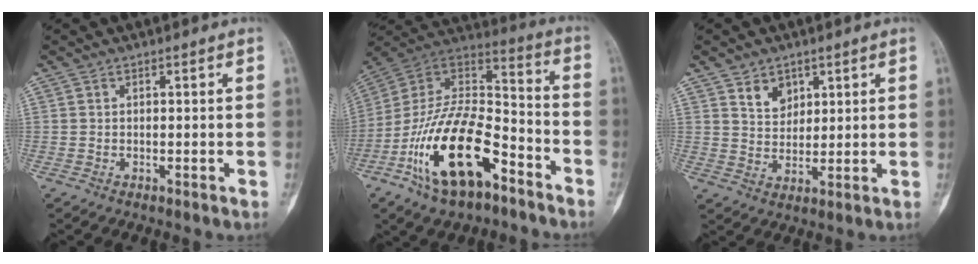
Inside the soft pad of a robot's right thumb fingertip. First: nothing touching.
{"total": 23.0, "force": [-11.4, 10.7, 16.8], "torque": [-0.317, 0.073, -0.204]}
{"total": 5.1, "force": [3.0, 3.6, 2.2], "torque": [-0.013, -0.024, 0.059]}